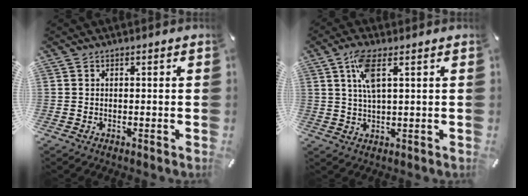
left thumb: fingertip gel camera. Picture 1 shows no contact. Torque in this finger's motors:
{"motor_torque": [1.17, 1.41, 1.00, -0.97, 0.38]}